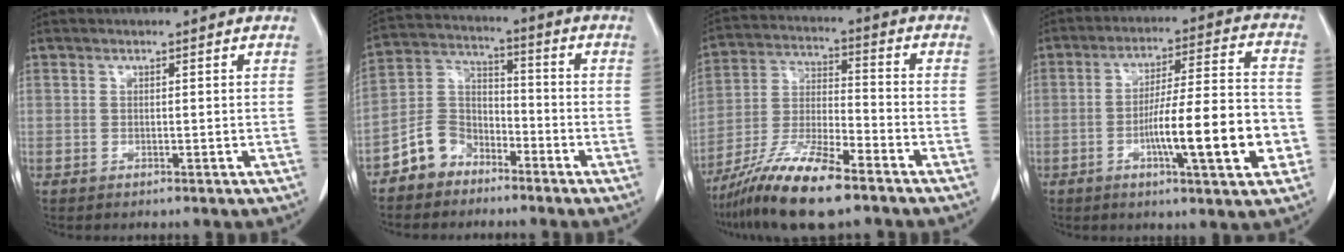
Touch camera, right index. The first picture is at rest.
{"total": 7.6, "force": [-5.3, 5.1, 2.0], "torque": [-0.046, 0.020, -0.106]}
{"total": 13.8, "force": [-9.9, 2.0, 9.4], "torque": [-0.187, -0.021, -0.180]}
{"total": 14.7, "force": [-4.3, 1.6, 14.0], "torque": [-0.223, 0.007, -0.066]}